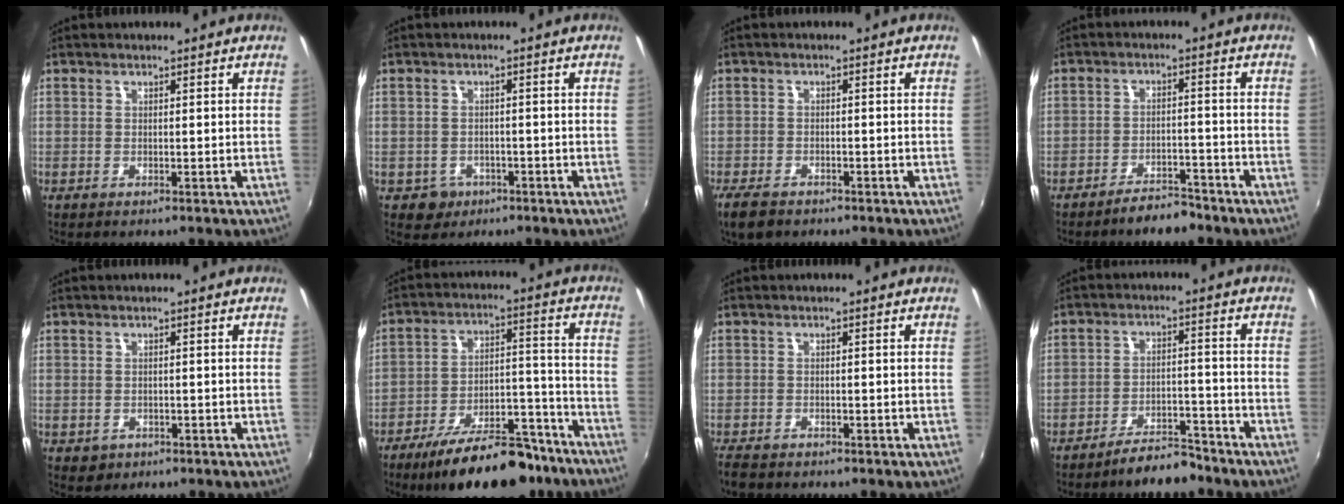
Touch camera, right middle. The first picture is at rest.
{"total": 3.5, "force": [-1.6, 3.1, 0.6], "torque": [-0.024, 0.003, -0.018]}
{"total": 5.1, "force": [-3.9, 2.2, 2.5], "torque": [-0.068, -0.018, -0.075]}
{"total": 4.9, "force": [-4.3, 1.3, 1.8], "torque": [-0.045, 0.008, -0.064]}
{"total": 3.5, "force": [-1.2, 3.0, 1.3], "torque": [-0.033, -0.006, -0.009]}
{"total": 19.6, "force": [-15.2, 7.1, 10.1], "torque": [-0.170, 0.010, -0.214]}
{"total": 3.6, "force": [-3.3, 0.8, 1.3], "torque": [-0.037, -0.020, -0.061]}
{"total": 6.6, "force": [-5.9, 1.6, 2.5], "torque": [-0.054, 0.015, -0.086]}